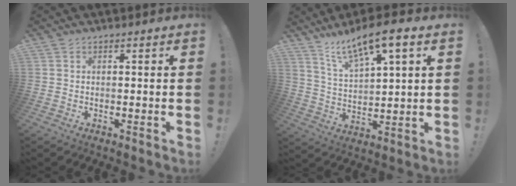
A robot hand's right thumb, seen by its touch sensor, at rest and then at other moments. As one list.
[{"total": 11.2, "force": [8.2, 2.4, 7.3], "torque": [-0.131, -0.044, 0.139]}]